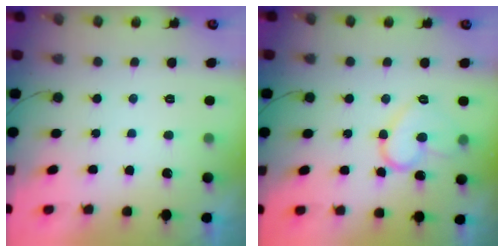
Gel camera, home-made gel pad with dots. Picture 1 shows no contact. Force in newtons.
{"total": 12.4, "press": 12.4, "slide": 0.3}